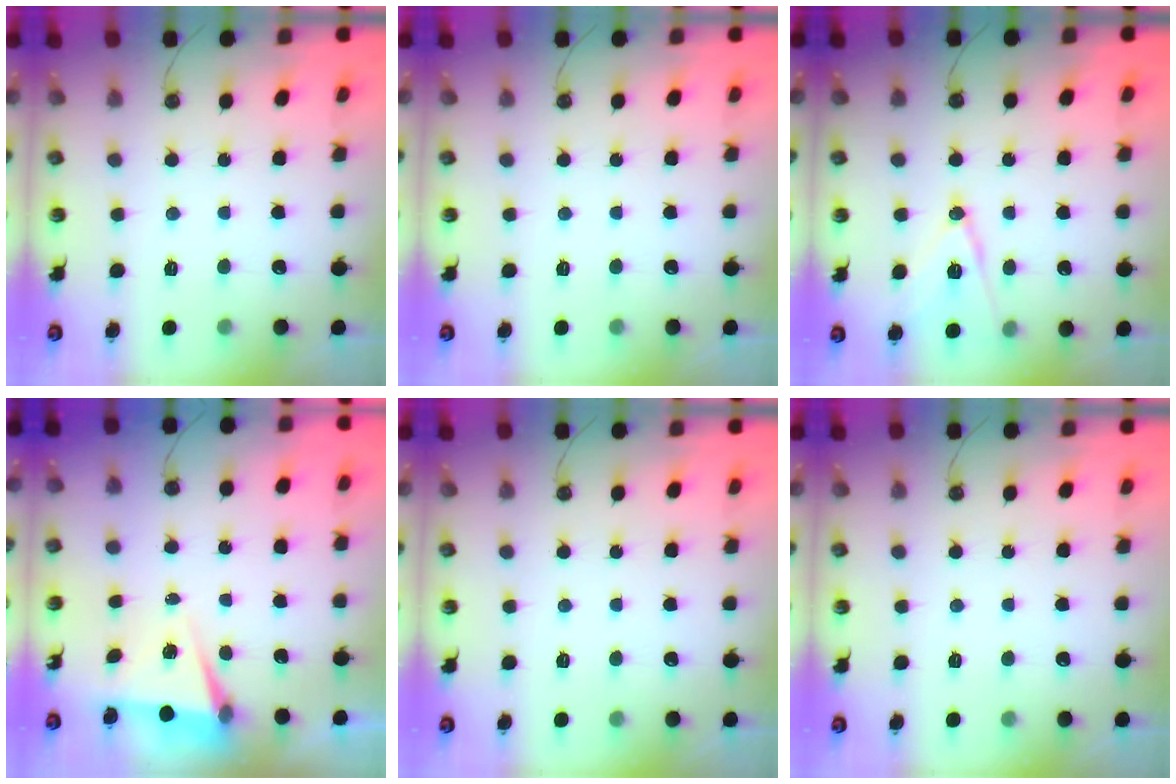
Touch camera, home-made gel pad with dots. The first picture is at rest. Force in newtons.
{"total": 0.0}
{"total": 11.9, "press": 11.5, "slide": 3.2}
{"total": 5.8, "press": 3.7, "slide": 4.5}
{"total": 0.0}
{"total": 0.0}